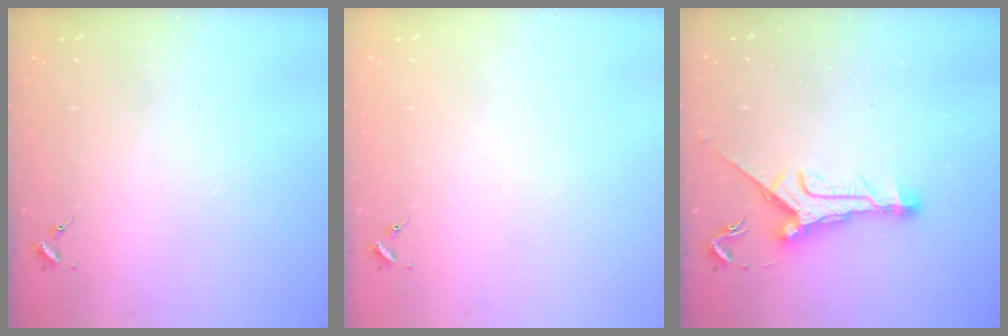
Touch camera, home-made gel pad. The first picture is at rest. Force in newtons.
{"total": 0.0}
{"total": 10.9, "press": 10.9, "slide": 0.7}